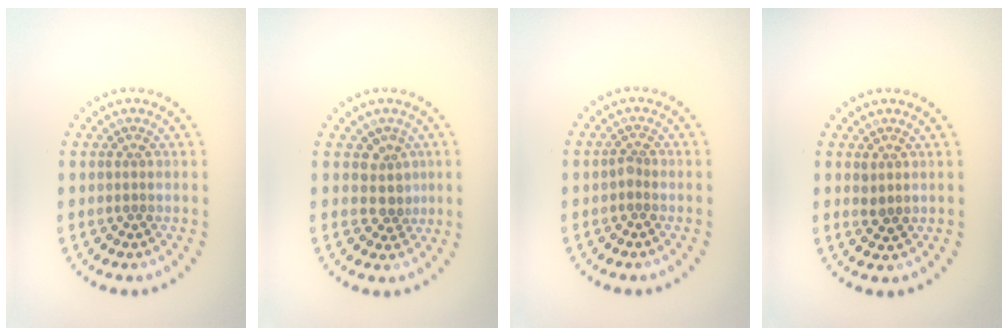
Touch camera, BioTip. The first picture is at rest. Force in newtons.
{"total": 2.3, "press": 1.7, "slide": 1.5}
{"total": 0.7, "press": 0.6, "slide": 0.4}
{"total": 1.1, "press": 1.0, "slide": 0.4}